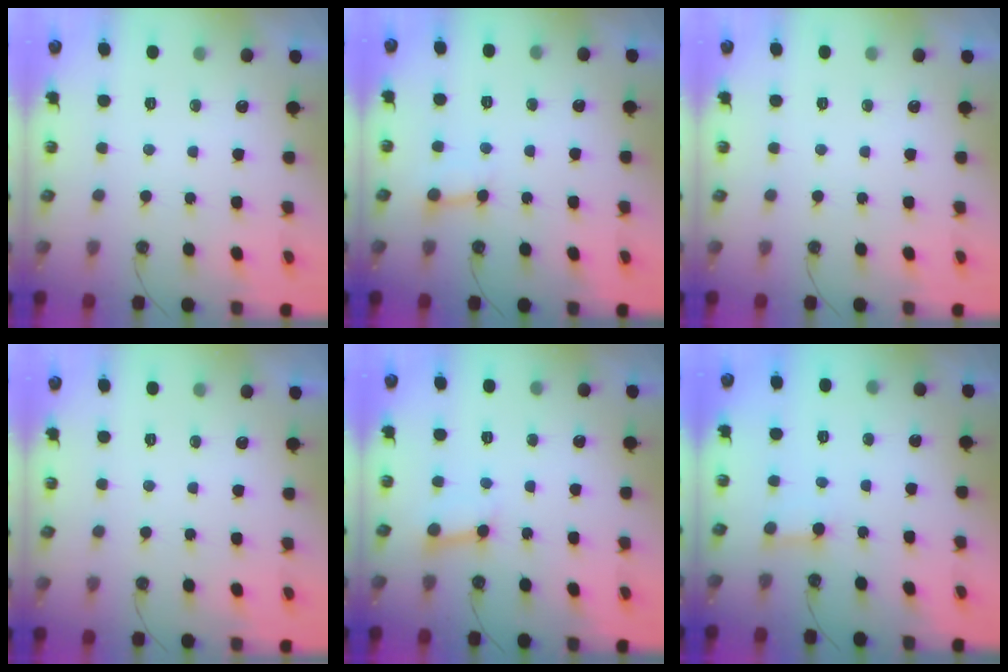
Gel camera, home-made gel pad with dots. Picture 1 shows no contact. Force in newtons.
{"total": 6.1, "press": 6.1, "slide": 0.6}
{"total": 0.0}
{"total": 0.0}
{"total": 3.5, "press": 3.4, "slide": 0.3}
{"total": 2.5, "press": 2.5, "slide": 0.1}